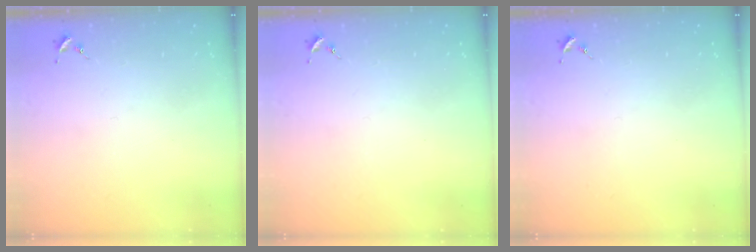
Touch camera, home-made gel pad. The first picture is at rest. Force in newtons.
{"total": 0.0}
{"total": 0.0}